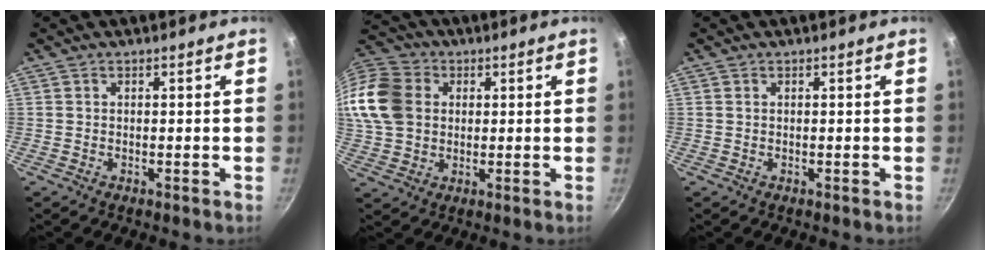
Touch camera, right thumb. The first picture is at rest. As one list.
[{"total": 21.6, "force": [3.9, 17.6, 11.8], "torque": [-0.283, 0.037, 0.067]}, {"total": 0.0}]